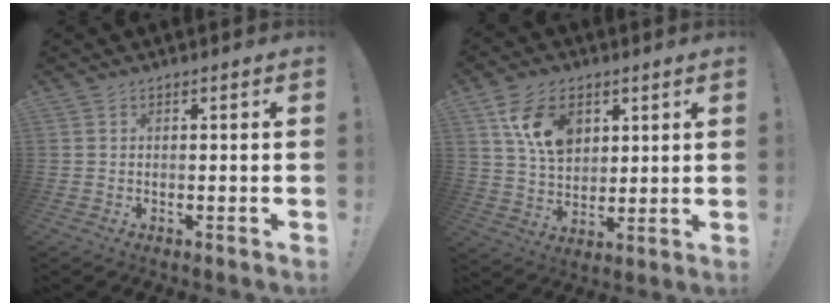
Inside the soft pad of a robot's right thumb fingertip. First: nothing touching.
{"total": 13.1, "force": [5.7, 8.9, 7.7], "torque": [-0.115, -0.010, 0.111]}